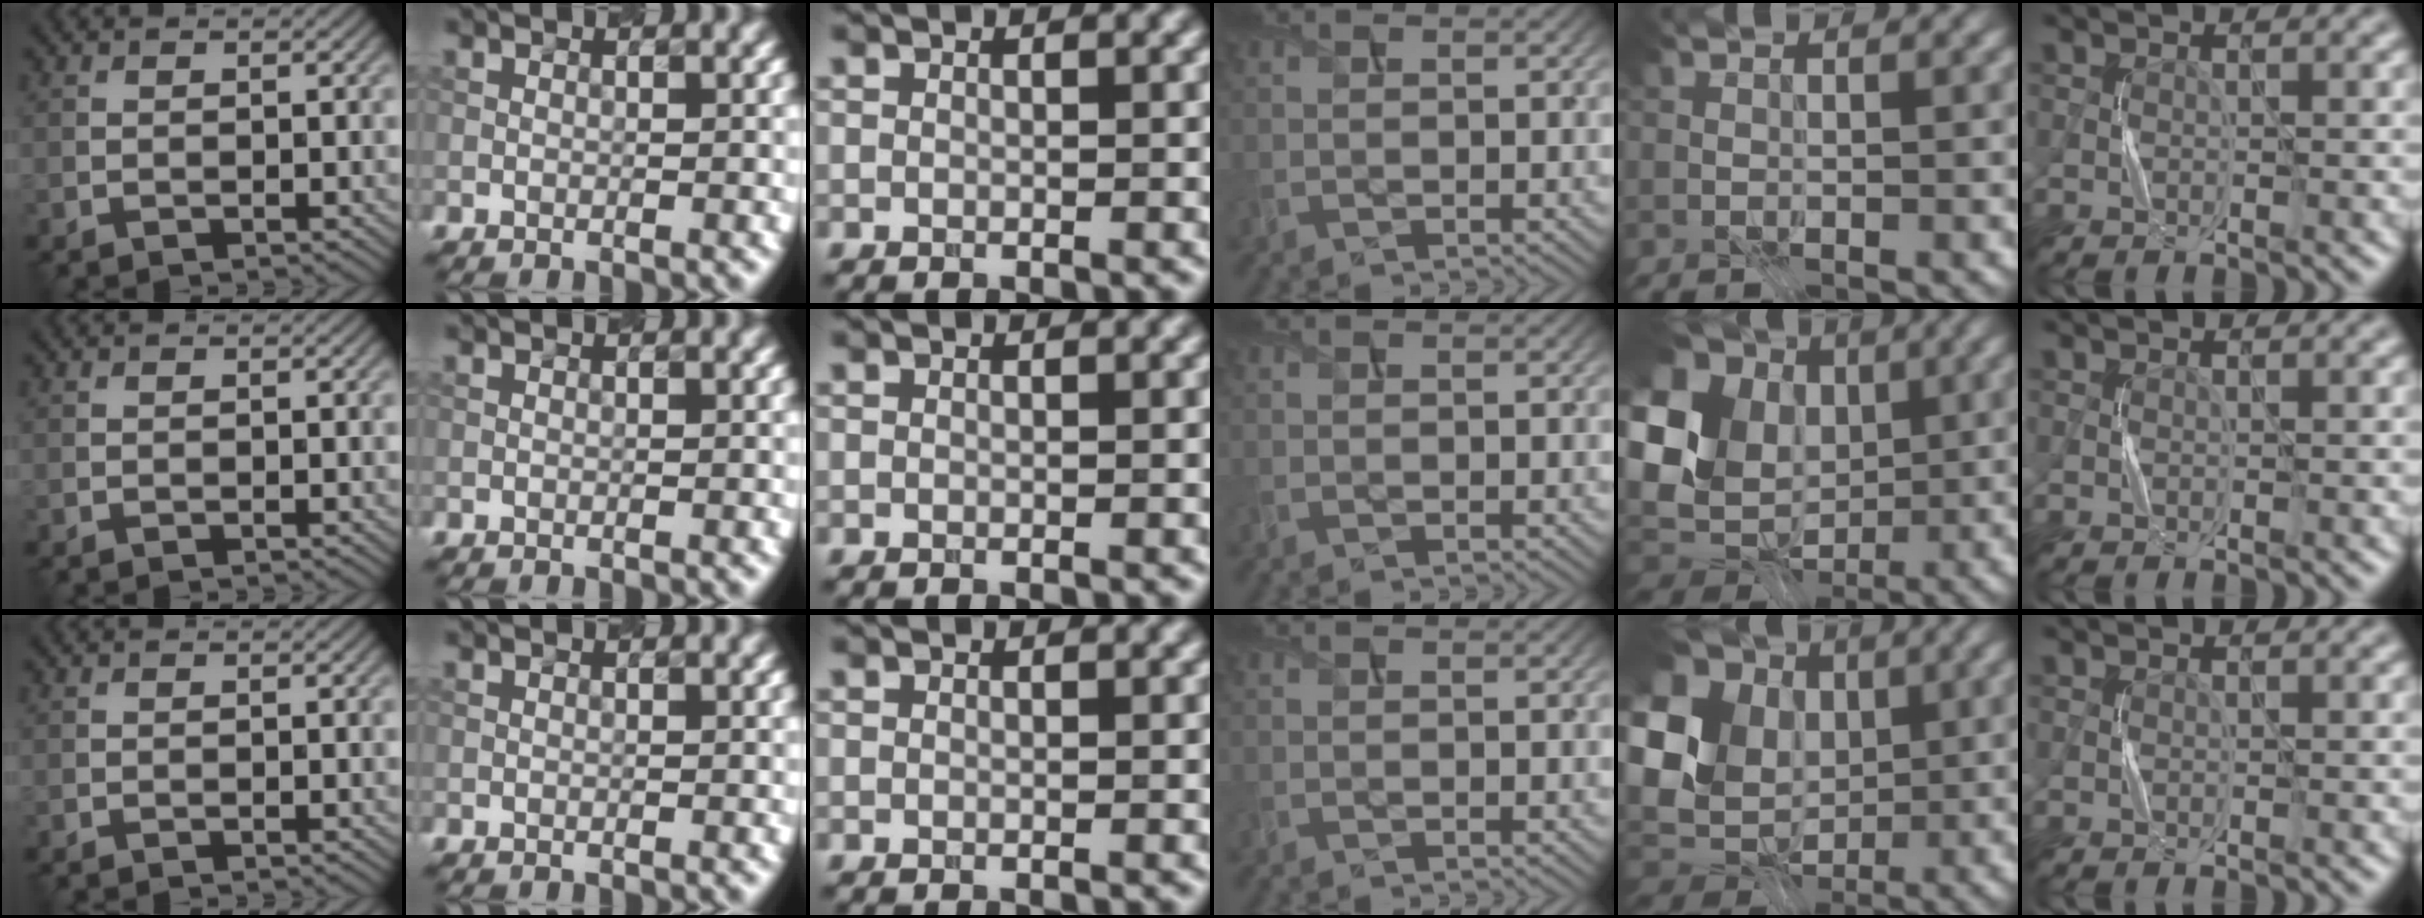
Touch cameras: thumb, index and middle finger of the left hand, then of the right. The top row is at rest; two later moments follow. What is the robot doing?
{"motion": "press", "object": "calculator"}